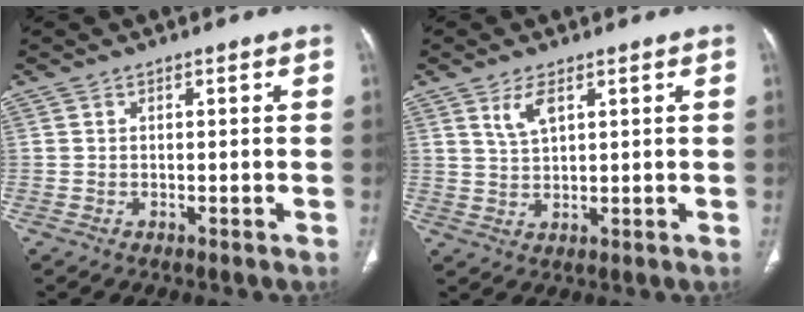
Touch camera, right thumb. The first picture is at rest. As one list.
[{"total": 4.1, "force": [2.2, 1.6, 3.0], "torque": [-0.059, -0.010, 0.050]}]